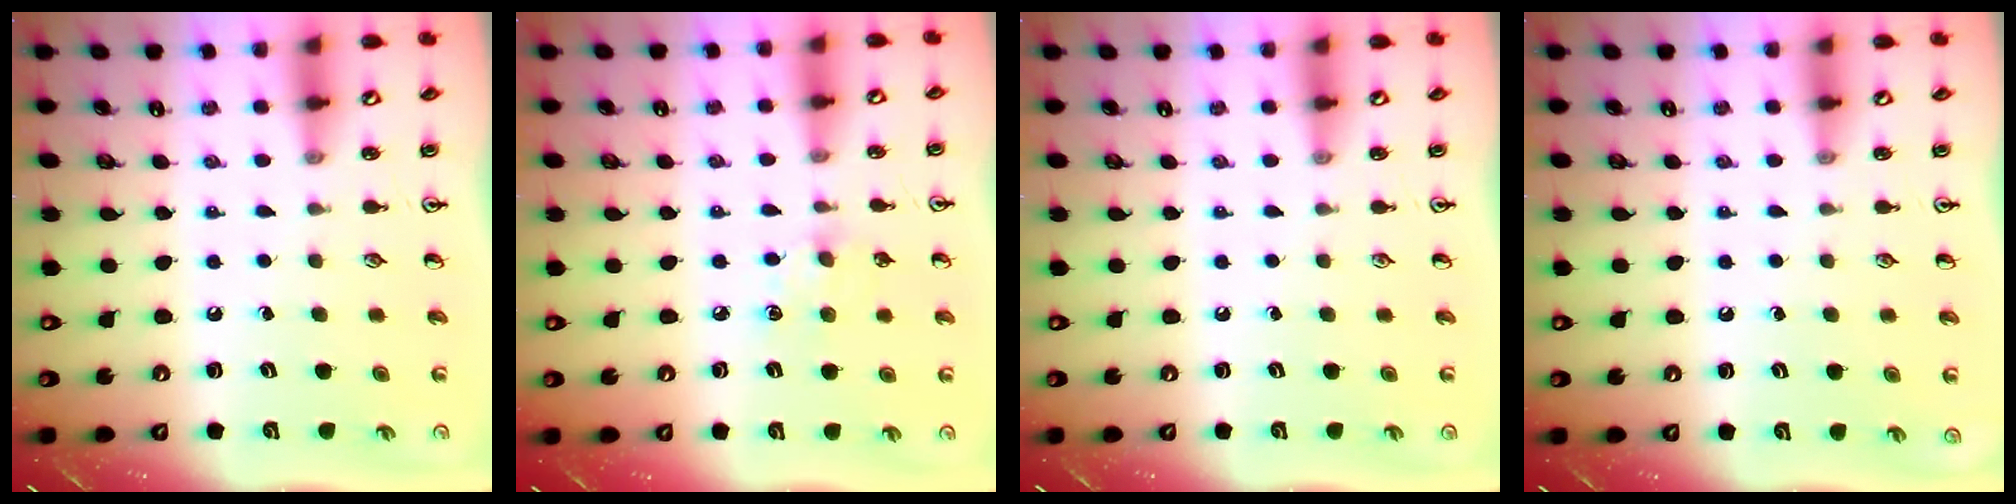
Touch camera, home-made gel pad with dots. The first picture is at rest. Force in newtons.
{"total": 6.6, "press": 6.5, "slide": 0.7}
{"total": 0.0}
{"total": 0.0}